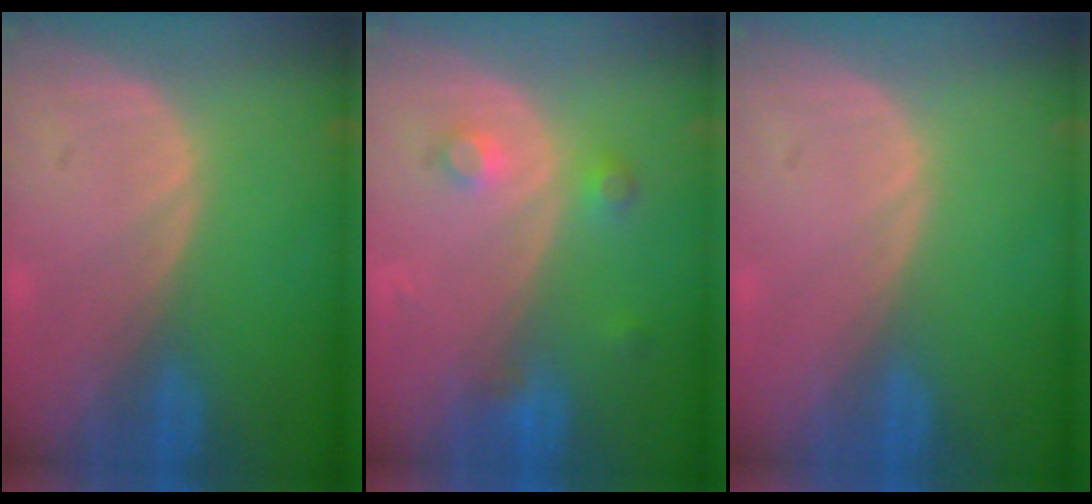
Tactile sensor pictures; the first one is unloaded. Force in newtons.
{"total": 3.4, "press": 3.2, "slide": 1.2}
{"total": 0.0}